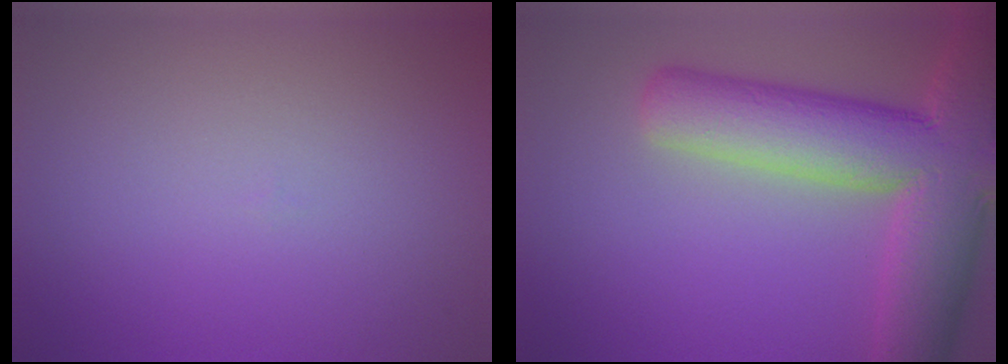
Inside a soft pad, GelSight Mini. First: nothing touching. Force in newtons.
{"total": 11.9, "press": 11.8, "slide": 0.9}